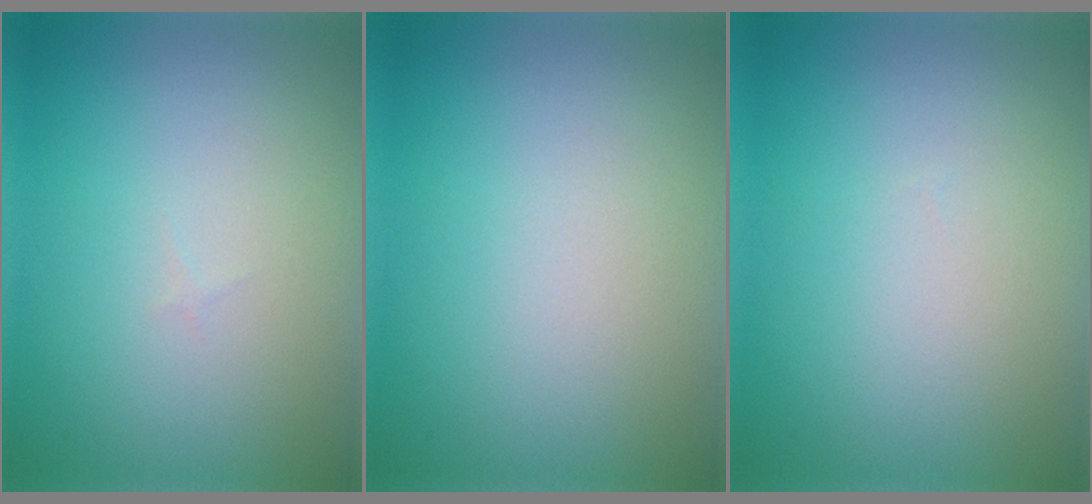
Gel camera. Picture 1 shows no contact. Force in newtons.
{"total": 0.0}
{"total": 0.0}